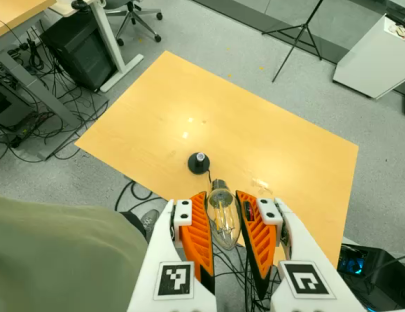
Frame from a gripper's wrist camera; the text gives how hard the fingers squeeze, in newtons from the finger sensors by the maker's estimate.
{"total": 20.2, "left": 22.4, "right": 18.0}